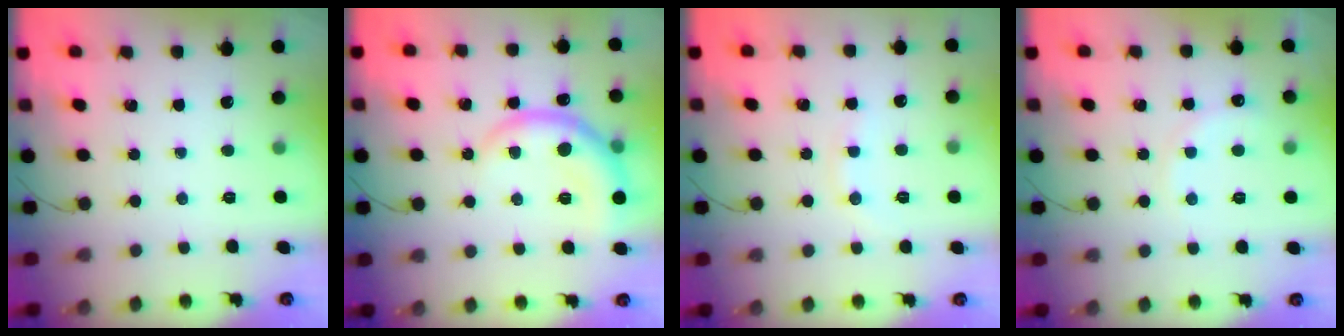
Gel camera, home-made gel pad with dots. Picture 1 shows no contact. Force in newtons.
{"total": 11.1, "press": 11.1, "slide": 0.6}
{"total": 5.5, "press": 5.4, "slide": 1.3}
{"total": 7.9, "press": 7.7, "slide": 1.6}